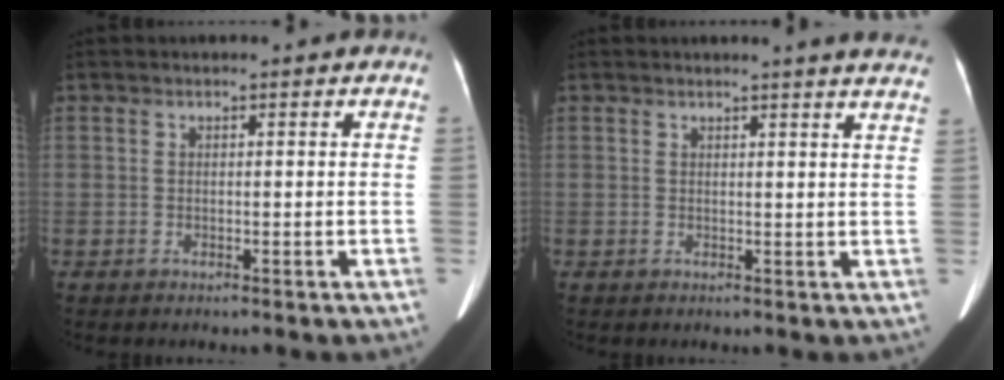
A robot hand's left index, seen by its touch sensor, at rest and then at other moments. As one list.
[{"total": 8.1, "force": [7.4, -0.1, 3.4], "torque": [-0.036, -0.017, 0.058]}]